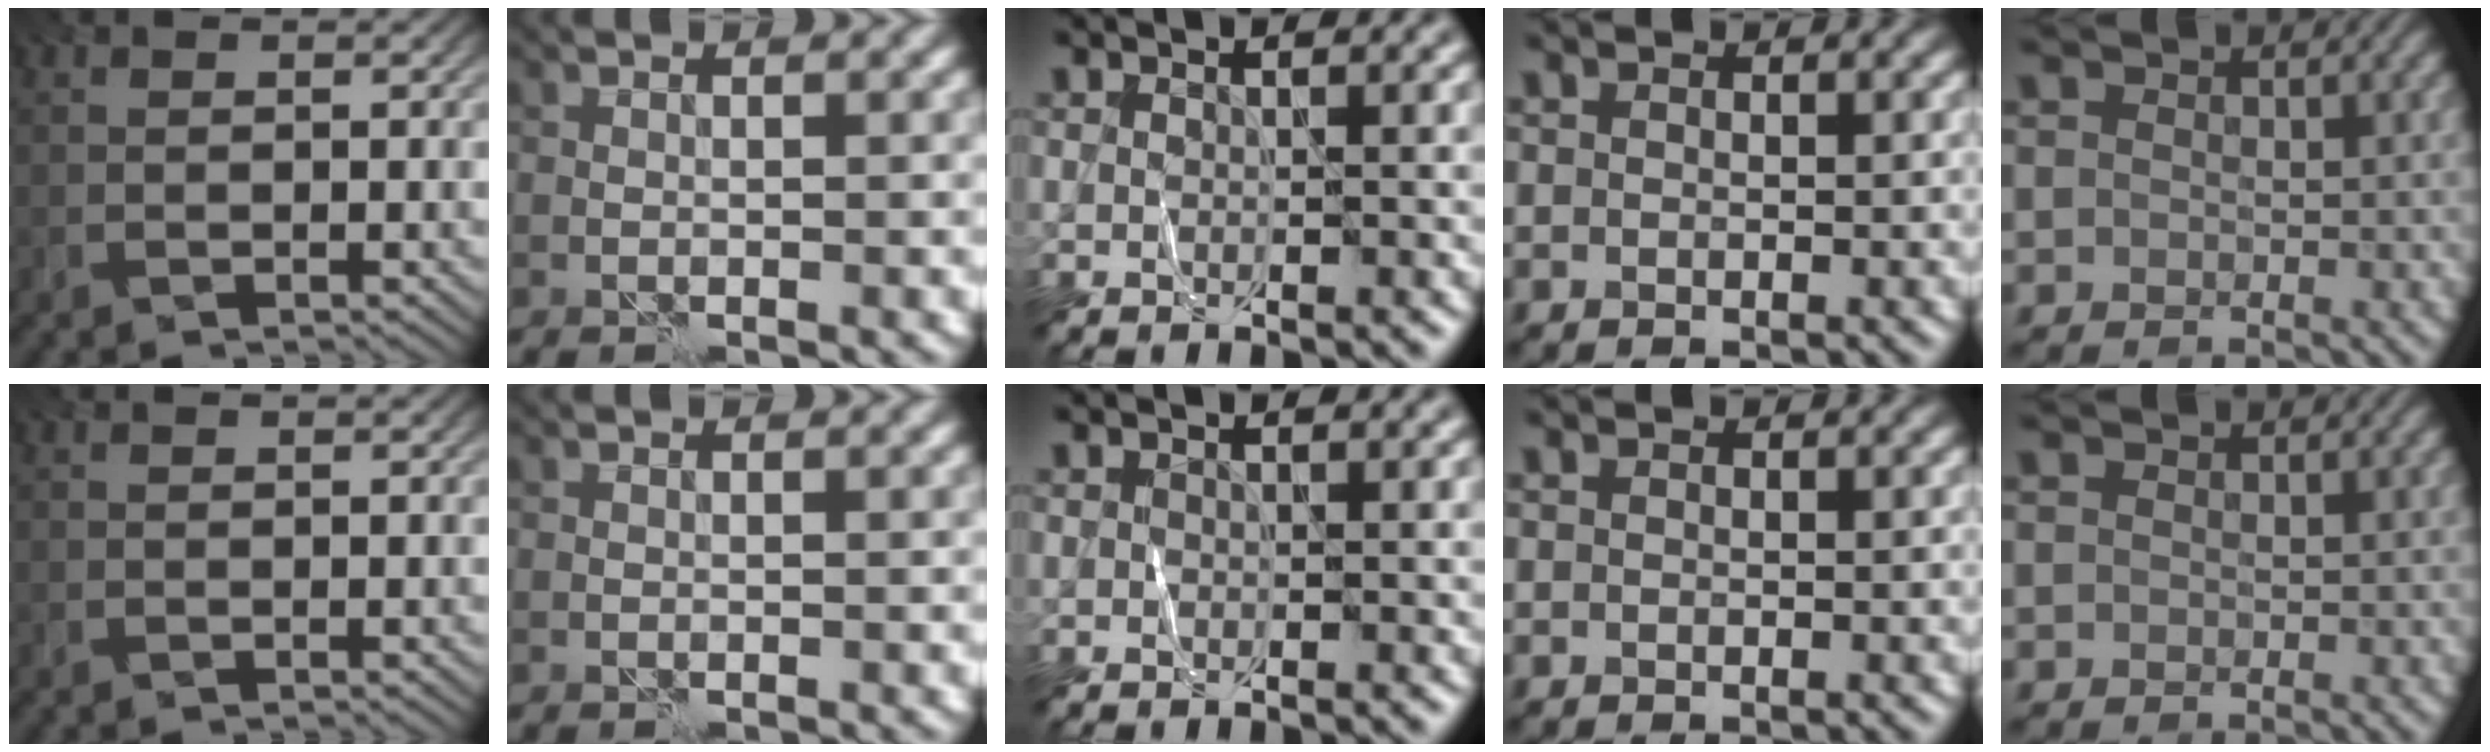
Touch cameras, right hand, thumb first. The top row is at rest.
{}